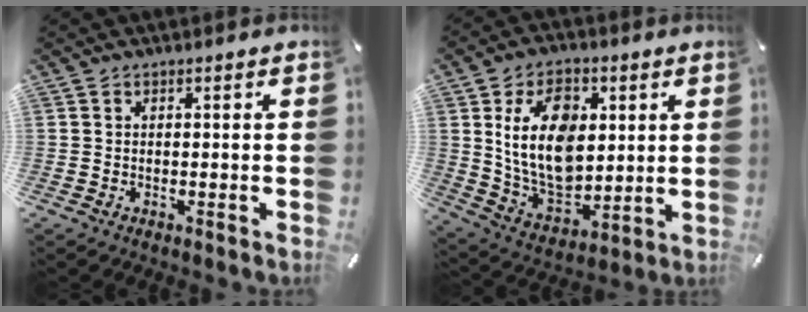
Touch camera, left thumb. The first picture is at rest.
{"total": 17.2, "force": [3.6, 12.0, 11.8], "torque": [-0.234, -0.011, 0.062]}